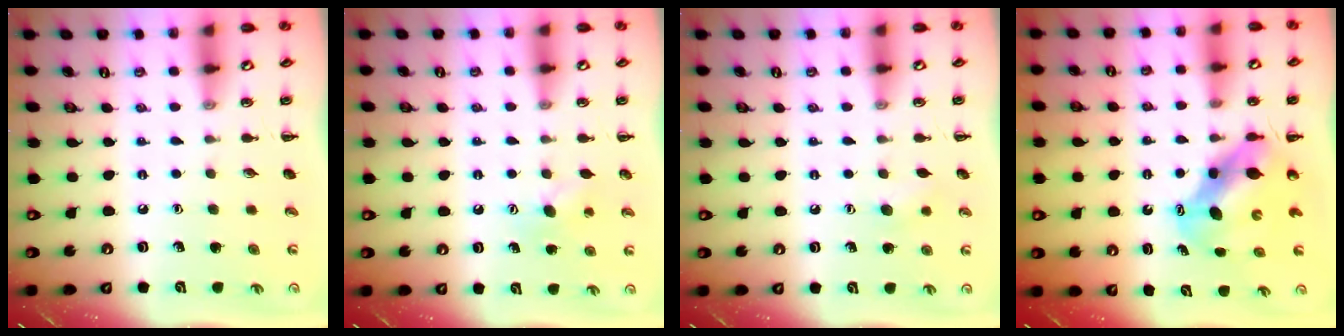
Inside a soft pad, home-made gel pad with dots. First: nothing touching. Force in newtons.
{"total": 6.8, "press": 6.6, "slide": 1.4}
{"total": 6.3, "press": 6.0, "slide": 1.7}
{"total": 6.4, "press": 6.2, "slide": 1.6}